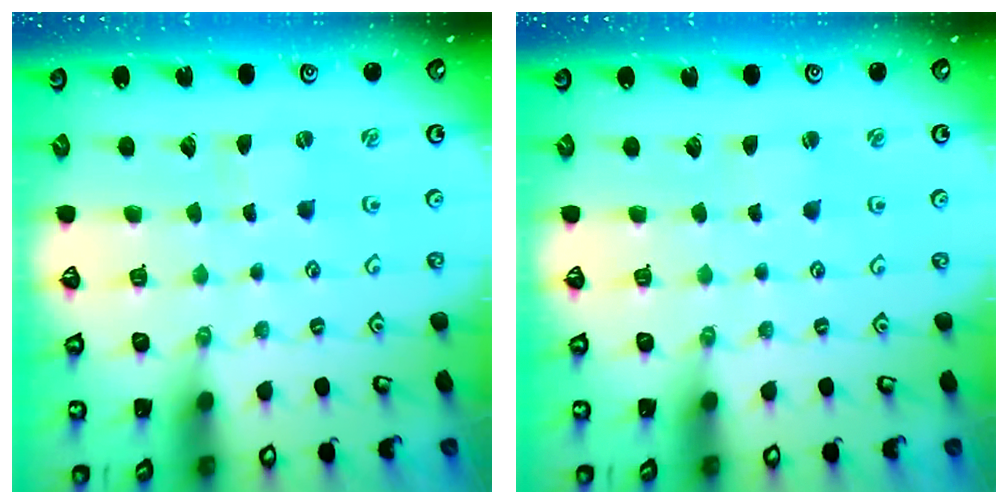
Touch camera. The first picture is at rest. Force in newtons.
{"total": 1.9, "press": 1.9, "slide": 0.2}